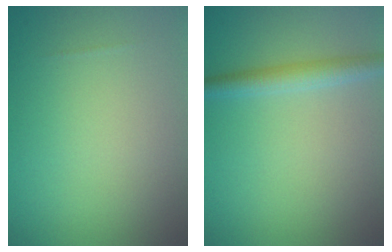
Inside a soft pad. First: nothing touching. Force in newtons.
{"total": 2.3, "press": 2.3, "slide": 0.1}